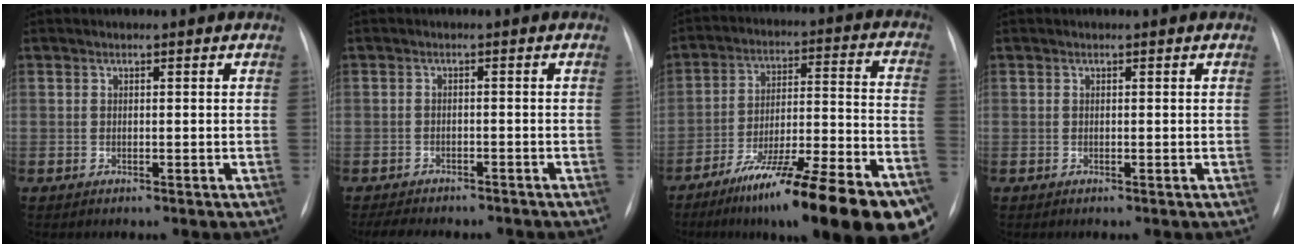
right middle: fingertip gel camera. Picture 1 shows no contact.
{"total": 8.1, "force": [-6.9, 2.9, 3.1], "torque": [-0.051, 0.001, -0.089]}
{"total": 25.6, "force": [-17.3, 2.7, 18.6], "torque": [-0.202, -0.002, -0.275]}
{"total": 0.0}